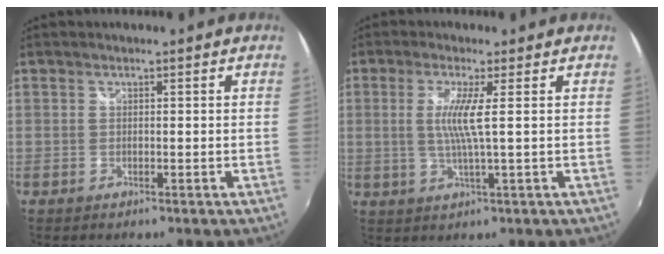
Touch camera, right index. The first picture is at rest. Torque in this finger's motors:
{"motor_torque": [0.08, 0.06, 0.17, 0.10]}